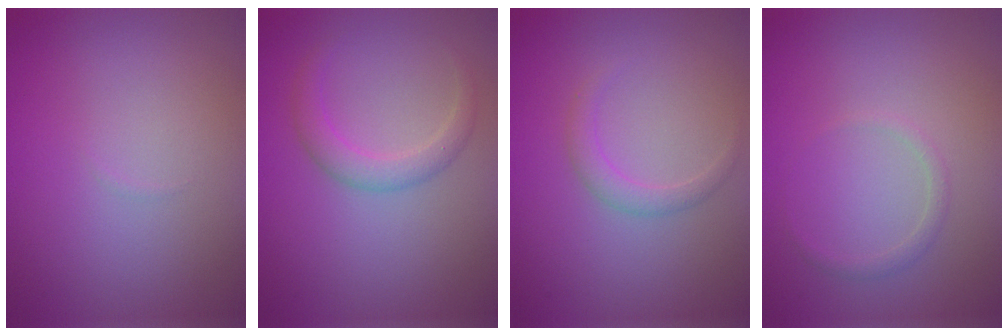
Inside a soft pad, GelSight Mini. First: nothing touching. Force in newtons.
{"total": 2.2, "press": 2.2, "slide": 0.1}
{"total": 1.4, "press": 1.4, "slide": 0.0}
{"total": 0.9, "press": 0.9, "slide": 0.1}